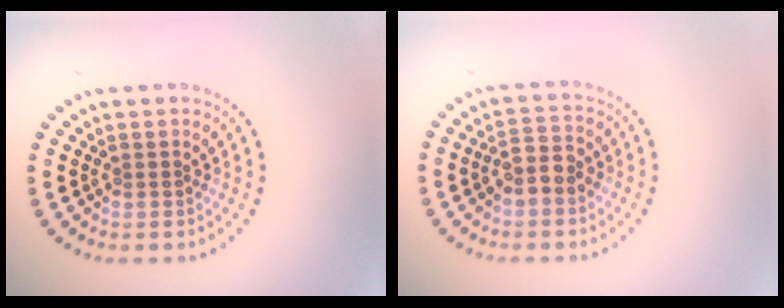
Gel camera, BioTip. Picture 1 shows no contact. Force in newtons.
{"total": 2.4, "press": 2.3, "slide": 0.9}